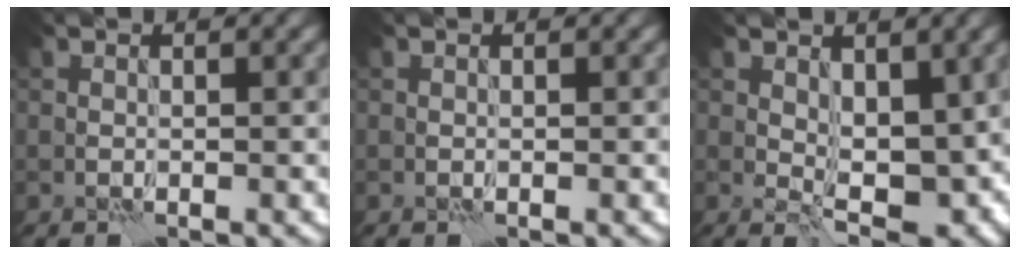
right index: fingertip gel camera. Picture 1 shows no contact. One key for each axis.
{"total": 0.0}
{"total": 4.1, "fx": 1.0, "fy": 2.1, "fz": 3.3, "tx": -0.053, "ty": -0.009, "tz": 0.020}